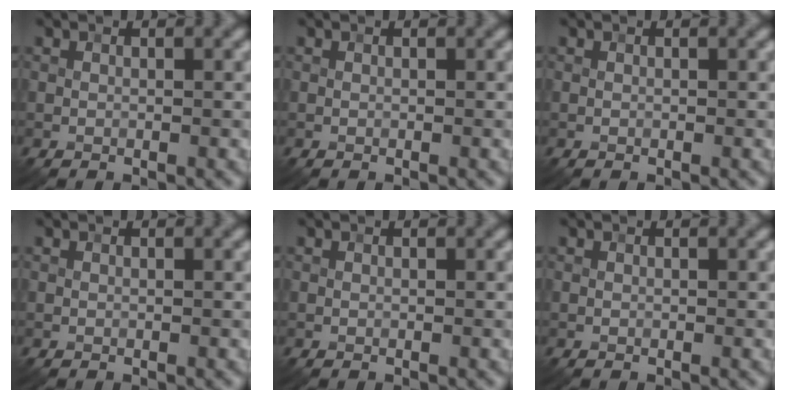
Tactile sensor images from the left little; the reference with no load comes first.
{"total": 0.0}
{"total": 0.0}
{"total": 0.0}
{"total": 0.0}
{"total": 0.0}